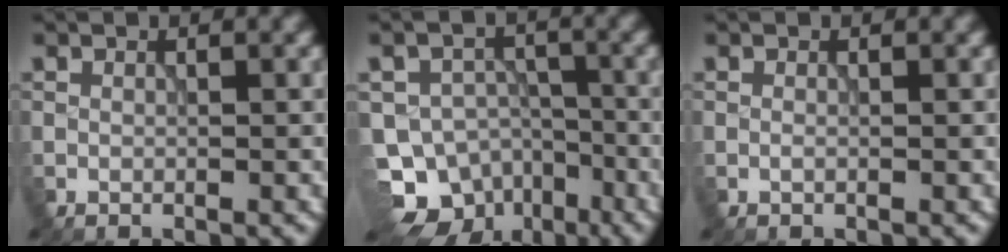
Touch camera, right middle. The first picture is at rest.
{"total": 9.4, "force": [-6.2, 6.4, 3.0], "torque": [-0.042, -0.006, -0.093]}
{"total": 0.0}